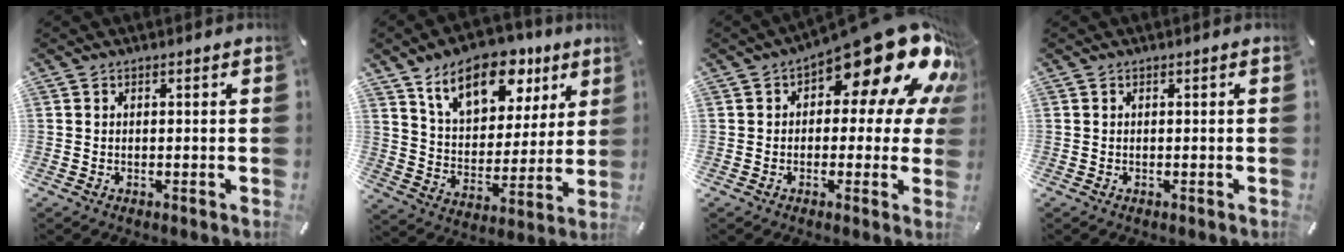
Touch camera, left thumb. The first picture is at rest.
{"total": 17.4, "force": [10.9, 10.1, 9.0], "torque": [-0.145, -0.054, 0.190]}
{"total": 21.7, "force": [11.2, 9.1, 16.3], "torque": [-0.210, -0.076, 0.181]}
{"total": 0.0}